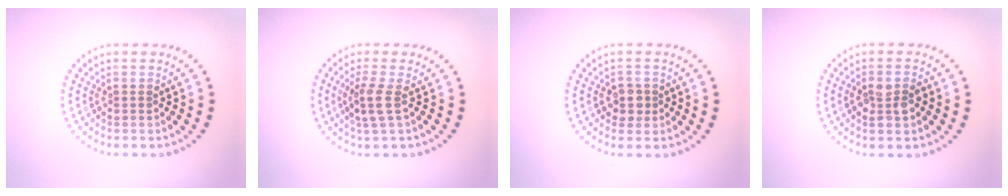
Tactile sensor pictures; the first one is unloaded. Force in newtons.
{"total": 2.2, "press": 1.8, "slide": 1.3}
{"total": 1.8, "press": 1.6, "slide": 0.8}
{"total": 2.5, "press": 2.4, "slide": 0.4}